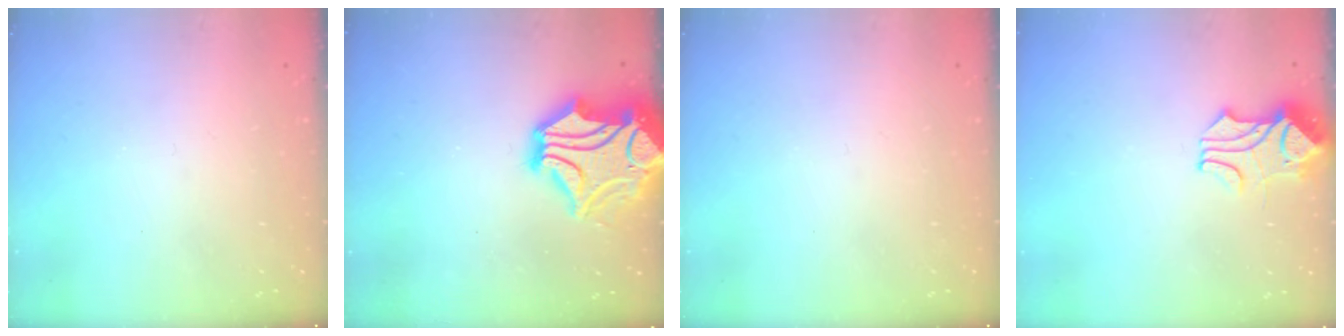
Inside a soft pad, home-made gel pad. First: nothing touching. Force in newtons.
{"total": 8.9, "press": 8.6, "slide": 2.0}
{"total": 0.0}
{"total": 1.7, "press": 1.3, "slide": 1.1}